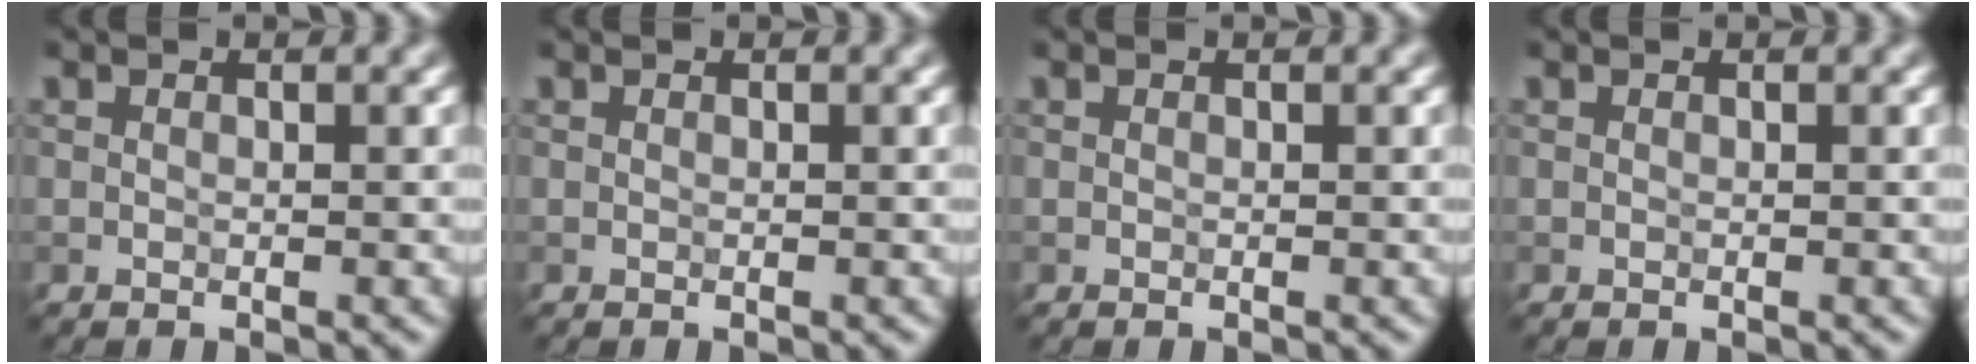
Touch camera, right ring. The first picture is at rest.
{"total": 0.0}
{"total": 0.0}
{"total": 0.0}